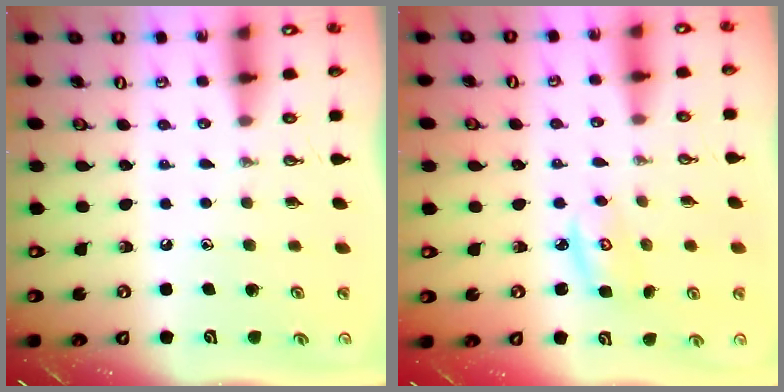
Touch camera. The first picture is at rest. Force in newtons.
{"total": 3.4, "press": 3.4, "slide": 0.2}